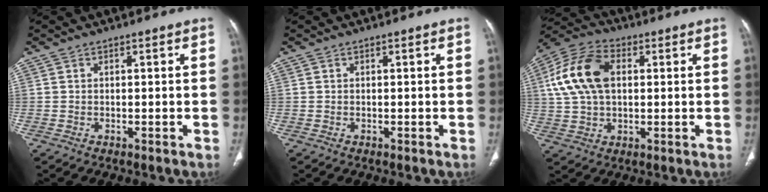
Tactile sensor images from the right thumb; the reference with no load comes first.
{"total": 0.0}
{"total": 14.2, "force": [2.8, 9.0, 10.6], "torque": [-0.211, 0.021, 0.048]}